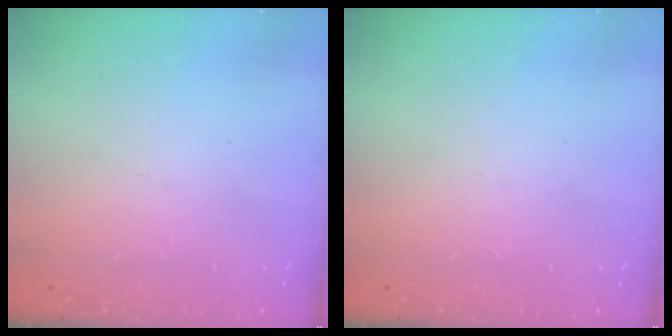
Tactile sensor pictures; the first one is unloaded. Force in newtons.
{"total": 1.1, "press": 1.1, "slide": 0.1}